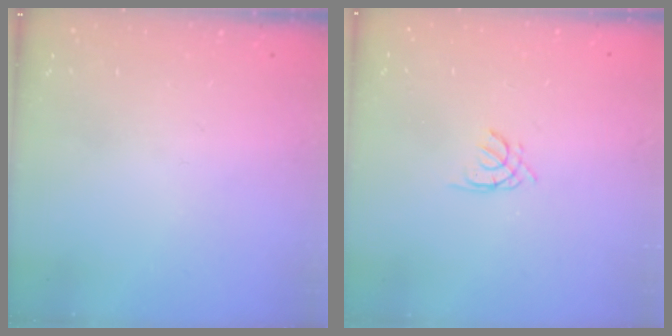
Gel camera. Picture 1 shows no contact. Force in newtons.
{"total": 0.5, "press": 0.4, "slide": 0.3}